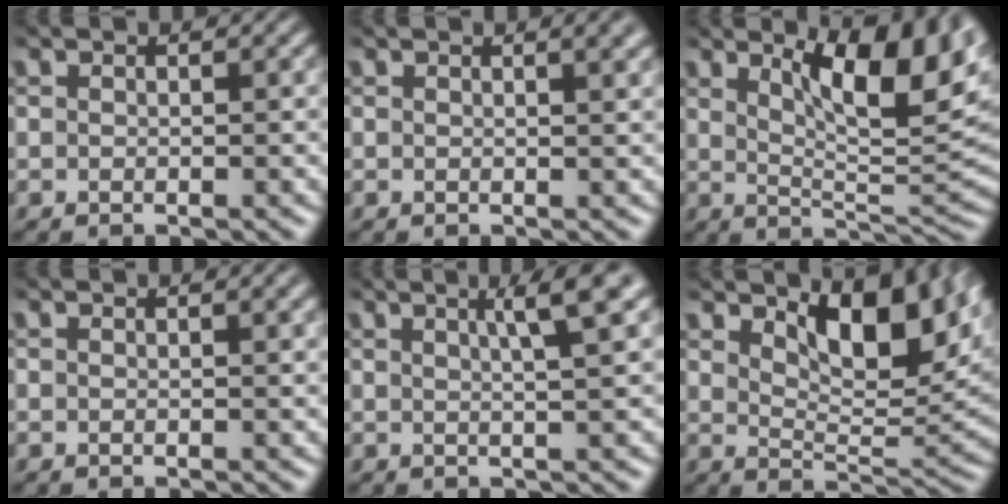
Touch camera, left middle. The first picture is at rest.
{"total": 2.7, "force": [1.4, 1.0, 2.1], "torque": [-0.009, 0.005, 0.010]}
{"total": 9.8, "force": [4.3, 2.8, 8.3], "torque": [-0.125, 0.001, 0.074]}
{"total": 1.3, "force": [0.7, 0.4, 1.0], "torque": [-0.009, 0.005, 0.010]}
{"total": 4.2, "force": [2.0, 0.6, 3.7], "torque": [-0.044, 0.013, 0.028]}
{"total": 8.0, "force": [3.7, 3.4, 6.2], "torque": [-0.095, -0.007, 0.061]}